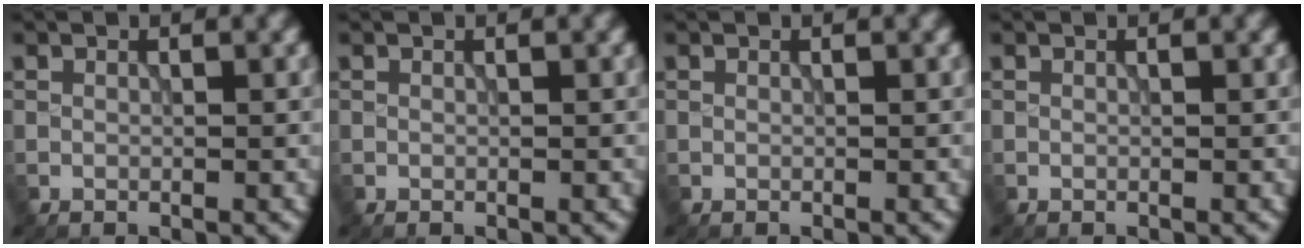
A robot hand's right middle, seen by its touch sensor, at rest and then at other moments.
{"total": 0.0}
{"total": 0.0}
{"total": 0.0}